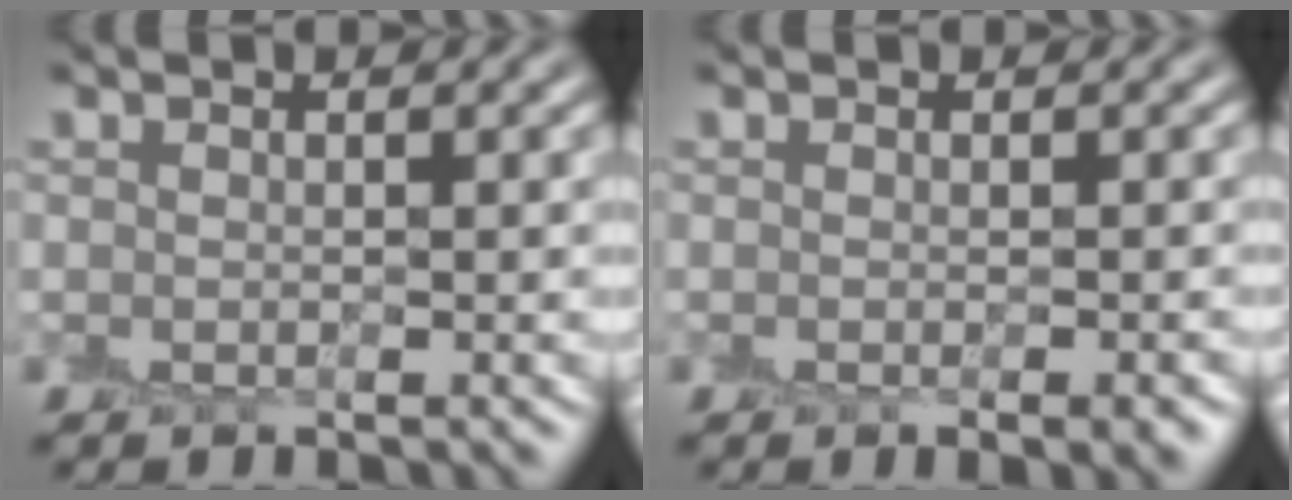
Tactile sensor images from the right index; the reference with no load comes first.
{"total": 2.2, "force": [-1.2, 0.4, 1.8], "torque": [-0.024, -0.010, -0.011]}